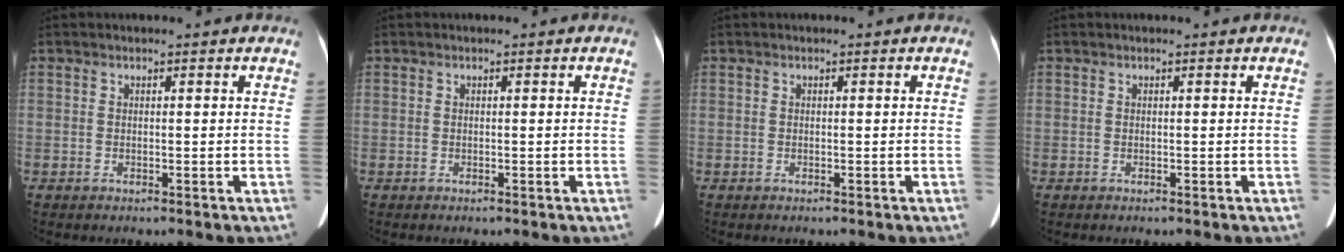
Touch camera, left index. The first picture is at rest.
{"total": 0.0}
{"total": 0.0}
{"total": 0.0}